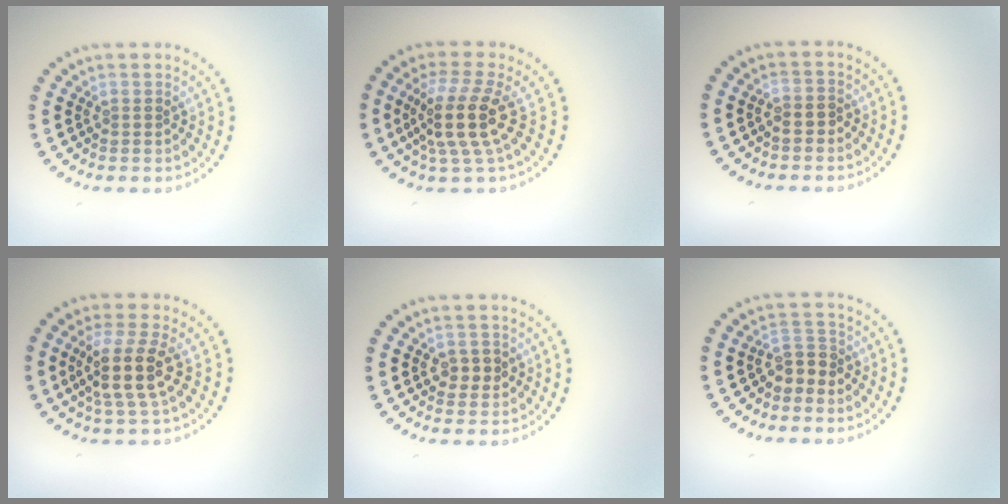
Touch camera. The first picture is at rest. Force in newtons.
{"total": 4.4, "press": 3.3, "slide": 2.9}
{"total": 0.9, "press": 0.8, "slide": 0.5}
{"total": 4.1, "press": 3.4, "slide": 2.2}
{"total": 1.9, "press": 1.8, "slide": 0.3}
{"total": 2.1, "press": 1.9, "slide": 0.8}